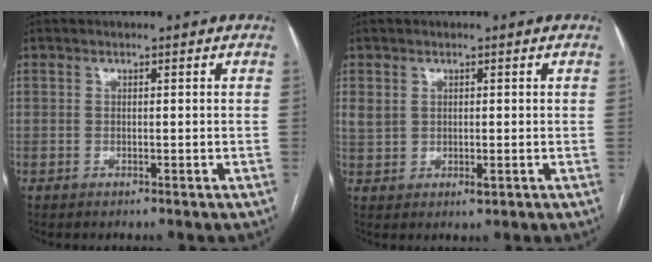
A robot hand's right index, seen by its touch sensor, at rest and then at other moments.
{"total": 3.2, "force": [0.5, 2.1, 2.4], "torque": [-0.049, 0.006, 0.019]}